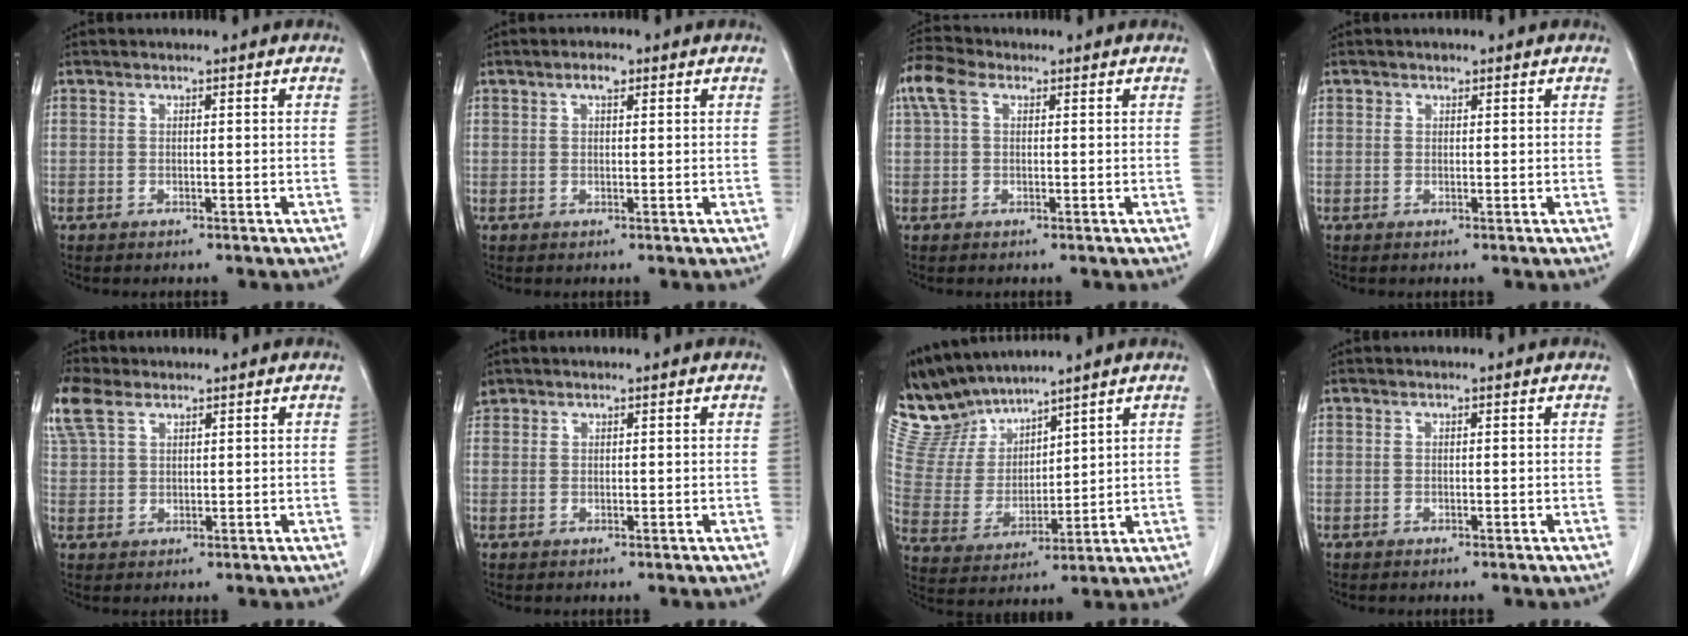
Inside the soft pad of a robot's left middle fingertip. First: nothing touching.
{"total": 1.9, "force": [1.0, 0.7, 1.4], "torque": [-0.028, 0.004, 0.016]}
{"total": 4.1, "force": [1.9, 2.3, 2.9], "torque": [-0.078, 0.033, 0.041]}
{"total": 0.6, "force": [0.4, 0.4, 0.1], "torque": [0.000, -0.001, 0.004]}
{"total": 6.5, "force": [4.2, 3.4, 3.6], "torque": [-0.100, 0.025, 0.092]}
{"total": 1.5, "force": [1.2, 1.0, 0.0], "torque": [0.000, 0.014, 0.023]}
{"total": 10.8, "force": [10.5, 2.4, 1.5], "torque": [-0.057, 0.008, 0.232]}
{"total": 0.0}